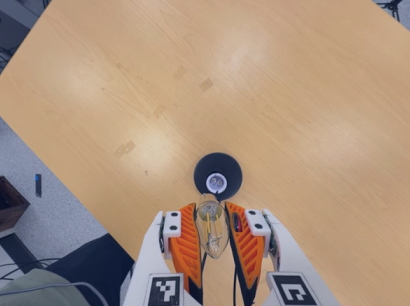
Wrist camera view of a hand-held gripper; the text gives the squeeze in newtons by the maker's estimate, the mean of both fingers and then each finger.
{"total": 21.8, "left": 24.5, "right": 19.1}